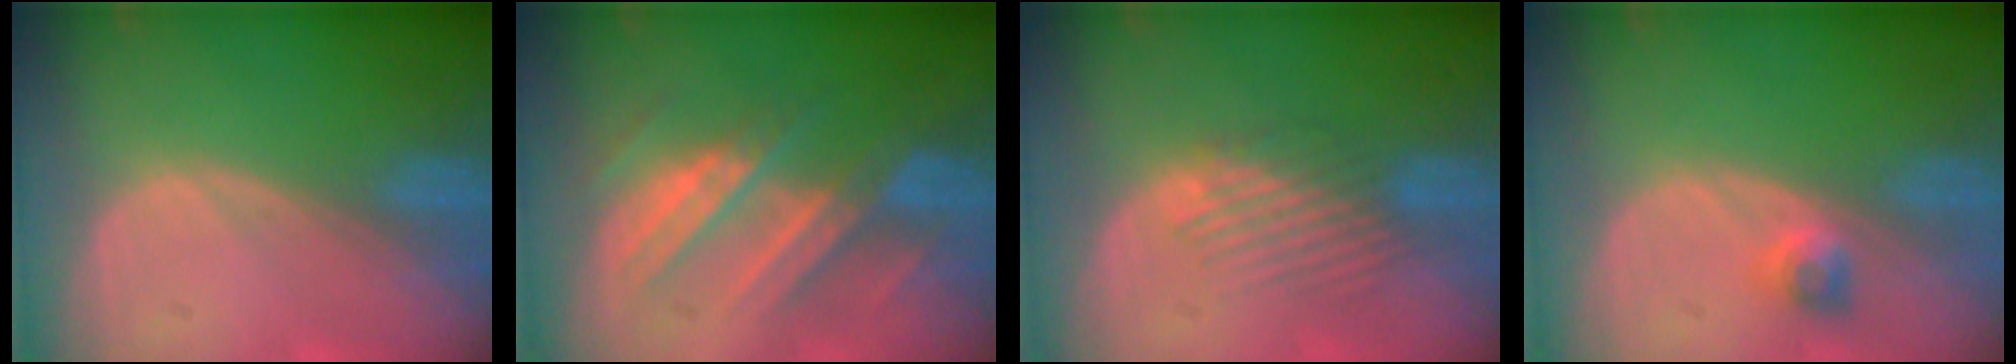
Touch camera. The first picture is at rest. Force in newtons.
{"total": 7.7, "press": 7.6, "slide": 0.8}
{"total": 4.5, "press": 4.1, "slide": 1.9}
{"total": 2.4, "press": 2.0, "slide": 1.3}